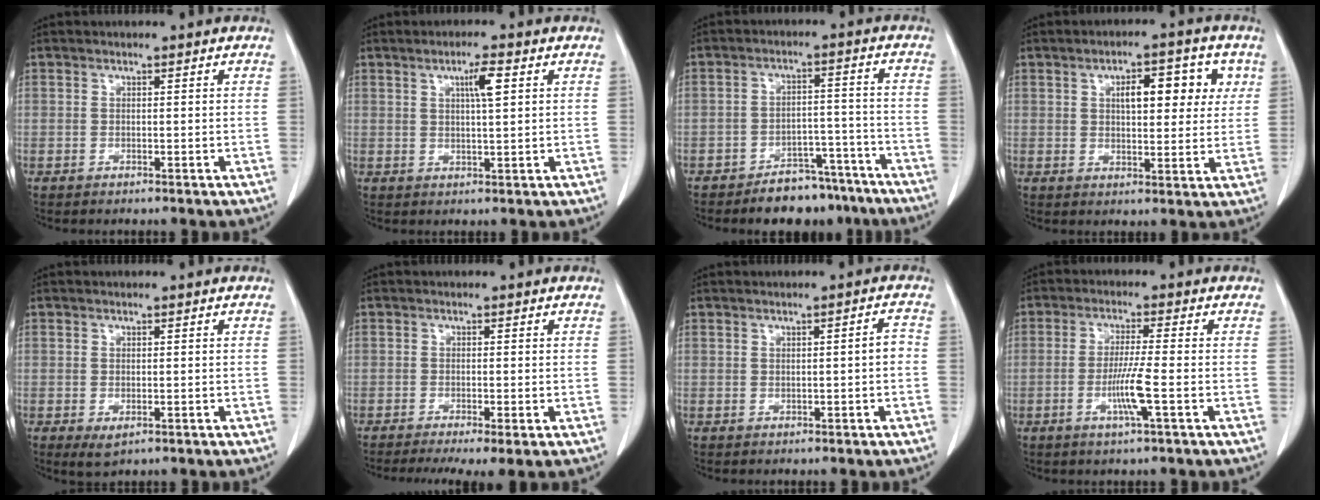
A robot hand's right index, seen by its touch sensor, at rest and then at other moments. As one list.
[{"total": 3.8, "force": [1.4, 0.3, 3.5], "torque": [-0.061, 0.001, 0.022]}, {"total": 8.9, "force": [-7.5, 4.1, 2.8], "torque": [-0.018, 0.025, -0.112]}, {"total": 8.3, "force": [2.8, 3.5, 7.0], "torque": [-0.093, 0.018, 0.038]}, {"total": 2.4, "force": [-1.0, 1.1, 1.9], "torque": [-0.033, -0.004, -0.006]}, {"total": 5.7, "force": [-3.8, 0.7, 4.2], "torque": [-0.070, -0.015, -0.064]}, {"total": 1.6, "force": [-0.3, 0.3, 1.6], "torque": [-0.022, 0.002, -0.004]}, {"total": 5.6, "force": [-1.8, -0.7, 5.3], "torque": [-0.098, -0.010, -0.035]}]